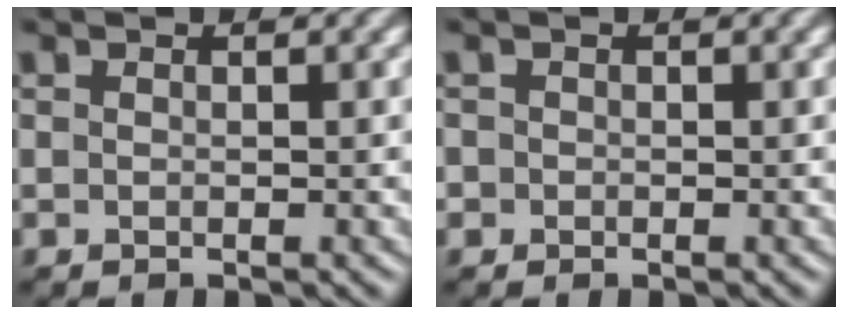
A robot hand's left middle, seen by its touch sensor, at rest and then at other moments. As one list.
[{"total": 0.7, "force": [-0.4, -0.2, -0.5], "torque": [0.000, 0.004, 0.002]}]